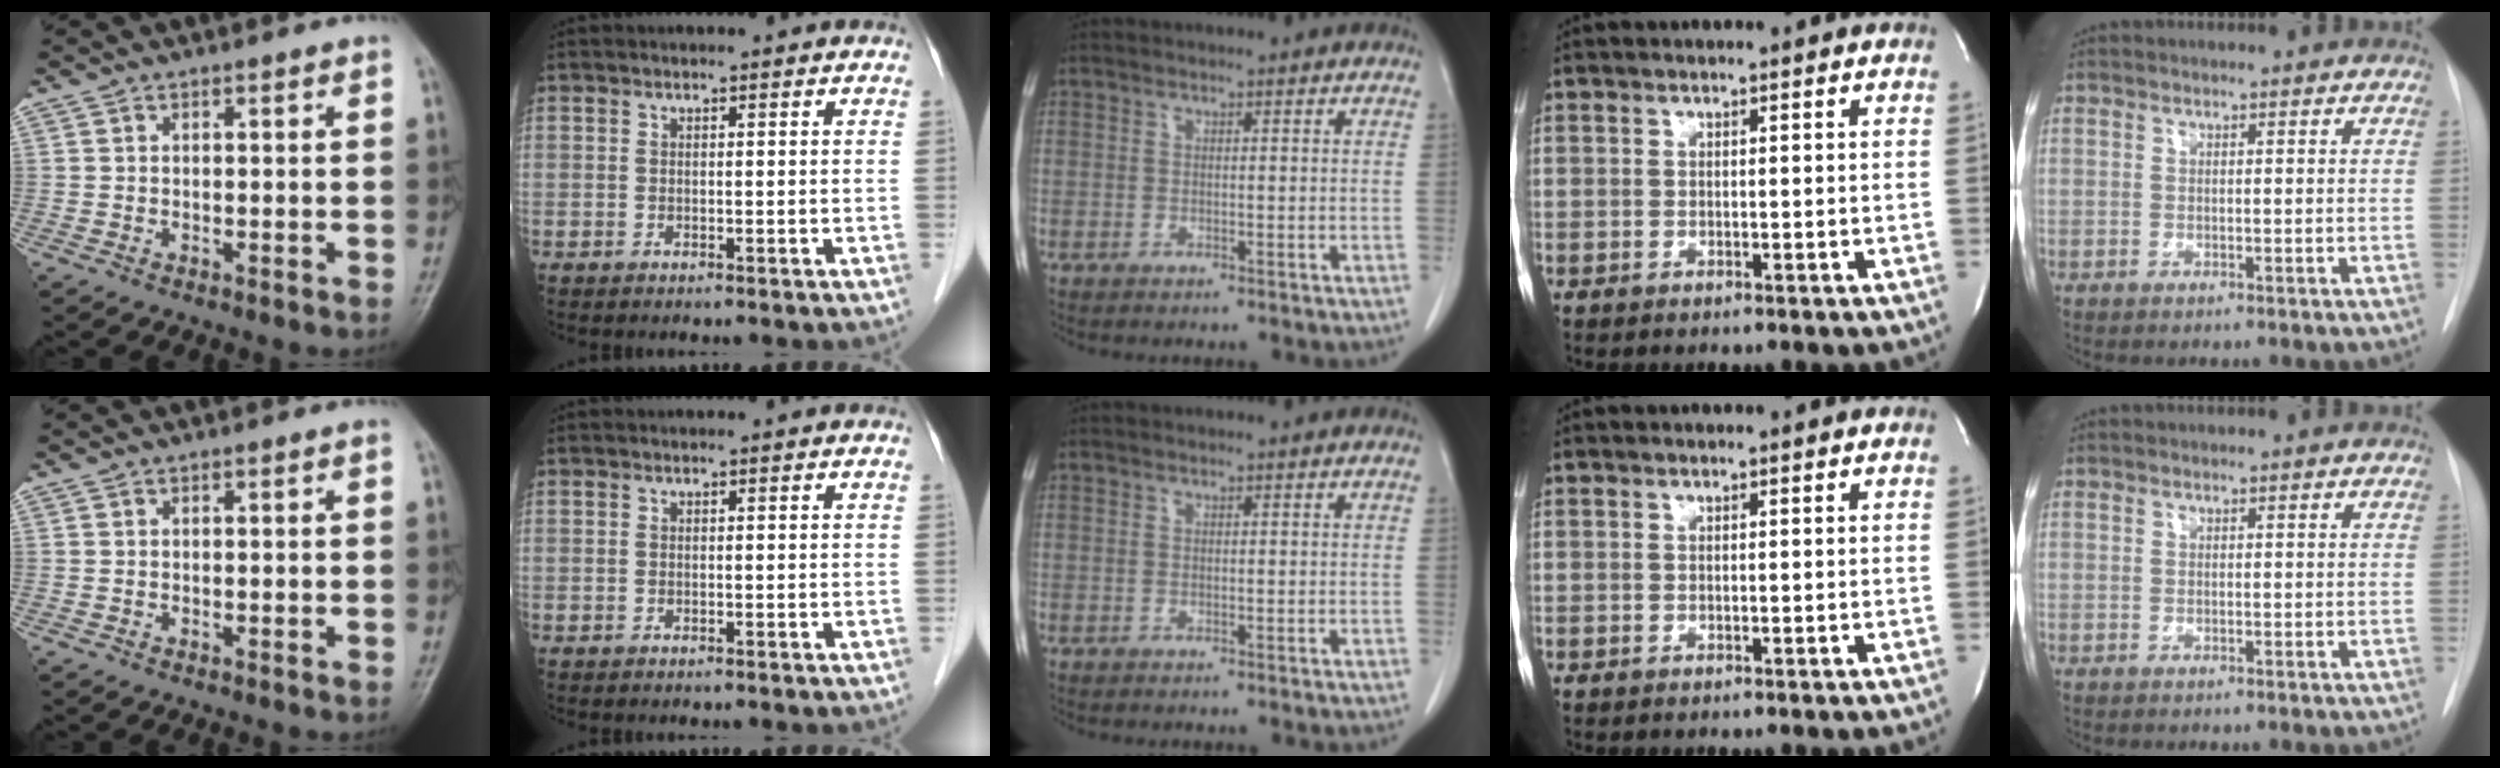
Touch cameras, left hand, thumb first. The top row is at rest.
{}